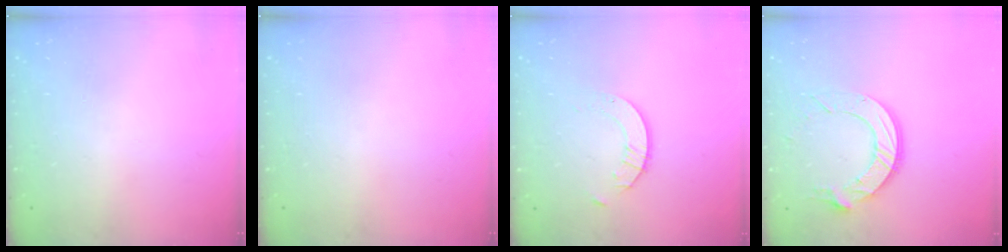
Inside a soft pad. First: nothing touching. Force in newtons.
{"total": 0.0}
{"total": 2.1, "press": 2.1, "slide": 0.2}
{"total": 11.3, "press": 11.2, "slide": 1.1}